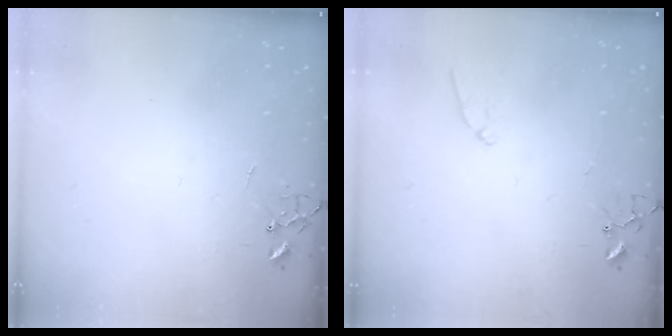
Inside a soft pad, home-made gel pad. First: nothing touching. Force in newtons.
{"total": 6.4, "press": 6.4, "slide": 0.6}